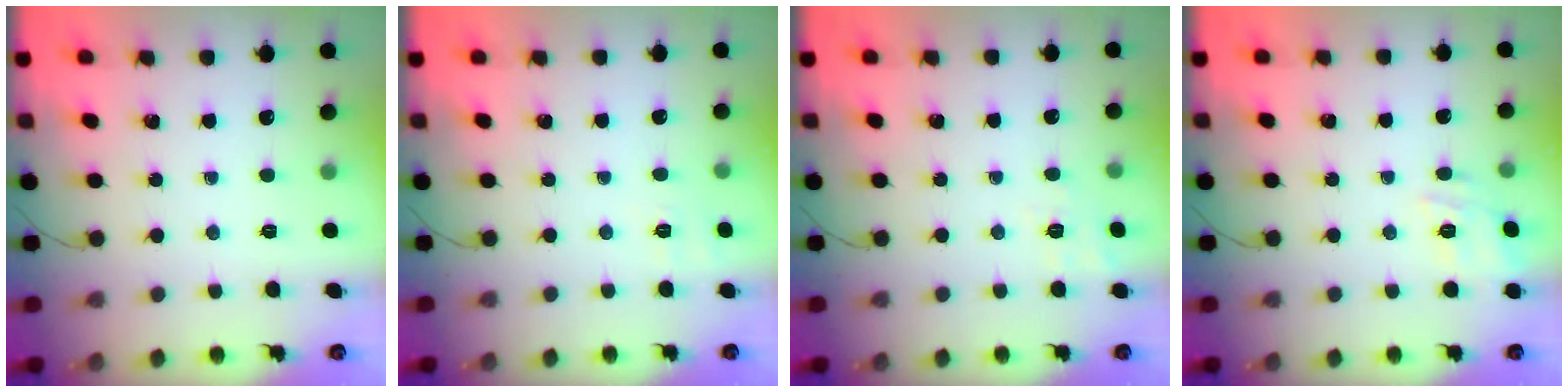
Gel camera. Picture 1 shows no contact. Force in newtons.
{"total": 4.6, "press": 4.1, "slide": 2.0}
{"total": 2.9, "press": 1.7, "slide": 2.3}
{"total": 12.3, "press": 12.2, "slide": 1.1}